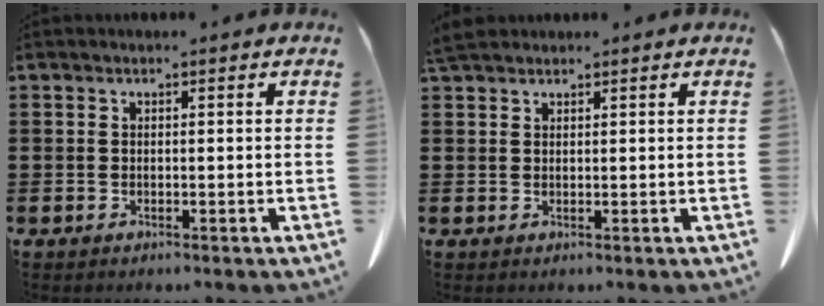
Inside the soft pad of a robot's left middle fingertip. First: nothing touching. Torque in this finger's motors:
{"motor_torque": [0.51, 0.16, 0.13, 0.08]}